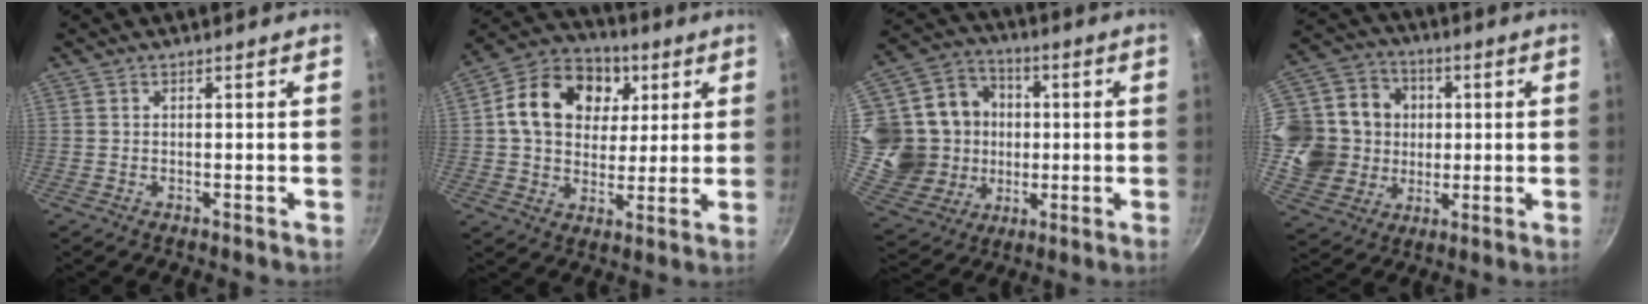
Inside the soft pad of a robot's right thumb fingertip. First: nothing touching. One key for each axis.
{"total": 17.7, "fx": 4.8, "fy": 13.5, "fz": 10.3, "tx": -0.157, "ty": 0.009, "tz": 0.067}
{"total": 20.1, "fx": 0.9, "fy": 17.9, "fz": 9.3, "tx": -0.158, "ty": 0.022, "tz": 0.024}
{"total": 18.0, "fx": 1.1, "fy": 16.2, "fz": 7.9, "tx": -0.125, "ty": 0.015, "tz": 0.024}